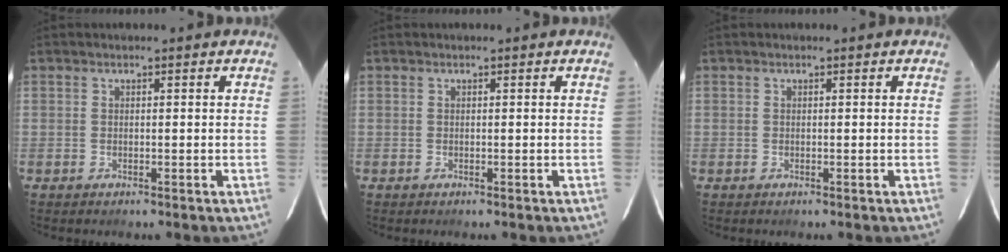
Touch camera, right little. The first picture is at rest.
{"total": 0.0}
{"total": 0.0}